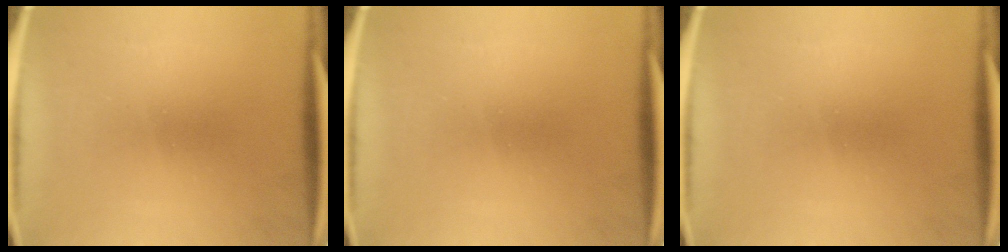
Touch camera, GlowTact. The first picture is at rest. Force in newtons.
{"total": 0.0}
{"total": 0.0}